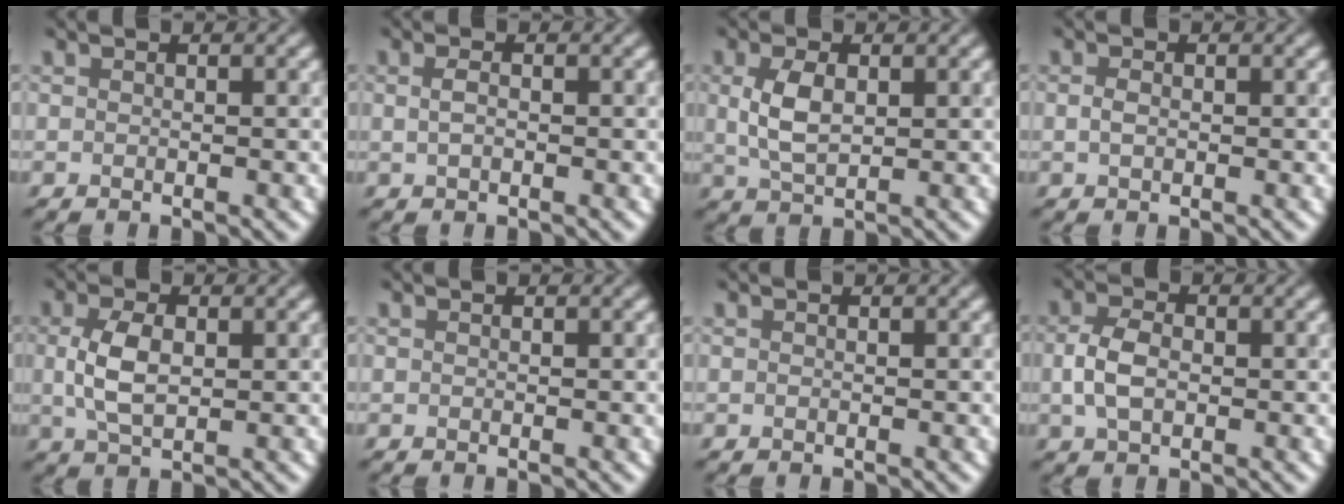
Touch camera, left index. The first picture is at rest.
{"total": 1.1, "force": [0.1, 0.5, 0.9], "torque": [-0.023, 0.000, 0.001]}
{"total": 3.5, "force": [0.6, 1.9, 2.9], "torque": [-0.066, 0.002, 0.015]}
{"total": 1.0, "force": [0.0, 0.6, 0.8], "torque": [-0.018, 0.000, -0.002]}
{"total": 3.9, "force": [0.3, 2.2, 3.2], "torque": [-0.077, 0.003, 0.007]}
{"total": 0.0}
{"total": 0.0}
{"total": 3.2, "force": [-0.1, 2.1, 2.4], "torque": [-0.056, 0.001, -0.005]}